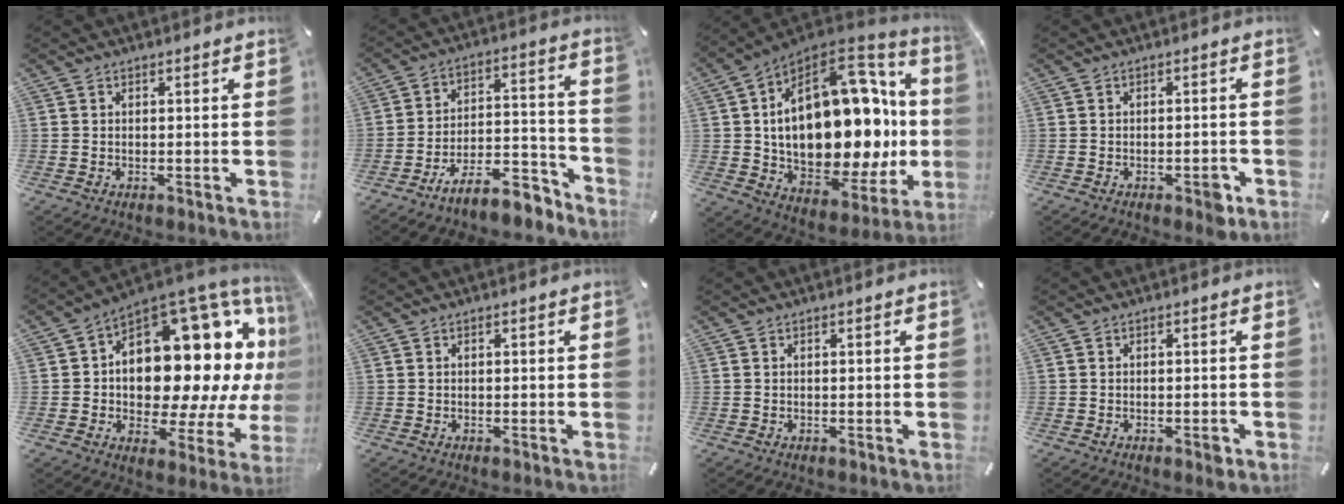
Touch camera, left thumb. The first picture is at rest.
{"total": 13.6, "force": [-10.1, 5.7, 7.1], "torque": [-0.091, 0.057, -0.175]}
{"total": 31.8, "force": [2.3, 18.3, 25.9], "torque": [-0.442, -0.054, 0.054]}
{"total": 3.6, "force": [-1.7, 1.6, 2.7], "torque": [-0.040, 0.011, -0.028]}
{"total": 23.2, "force": [6.2, 13.7, 17.6], "torque": [-0.241, -0.085, 0.116]}
{"total": 0.0}
{"total": 0.0}
{"total": 1.9, "force": [-0.8, 0.8, 1.5], "torque": [-0.025, 0.004, -0.014]}